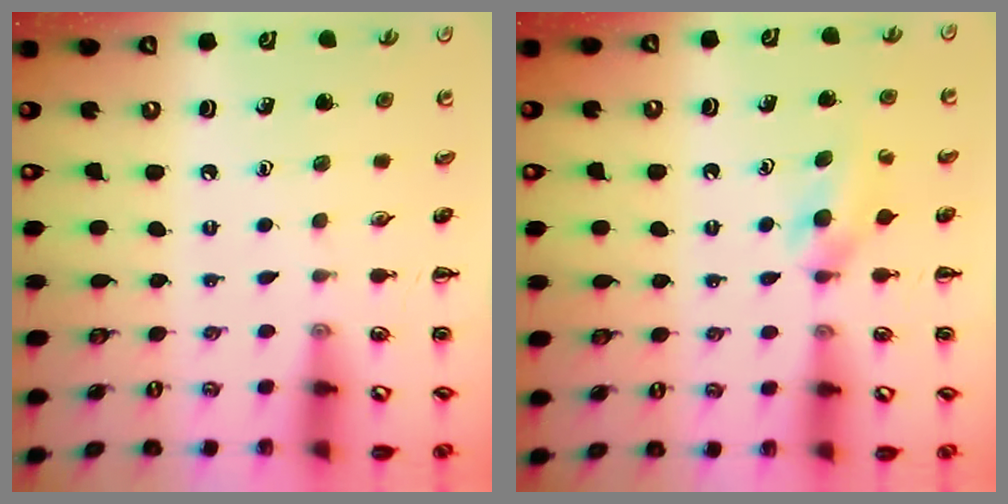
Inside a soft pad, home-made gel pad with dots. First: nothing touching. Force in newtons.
{"total": 4.5, "press": 4.2, "slide": 1.5}